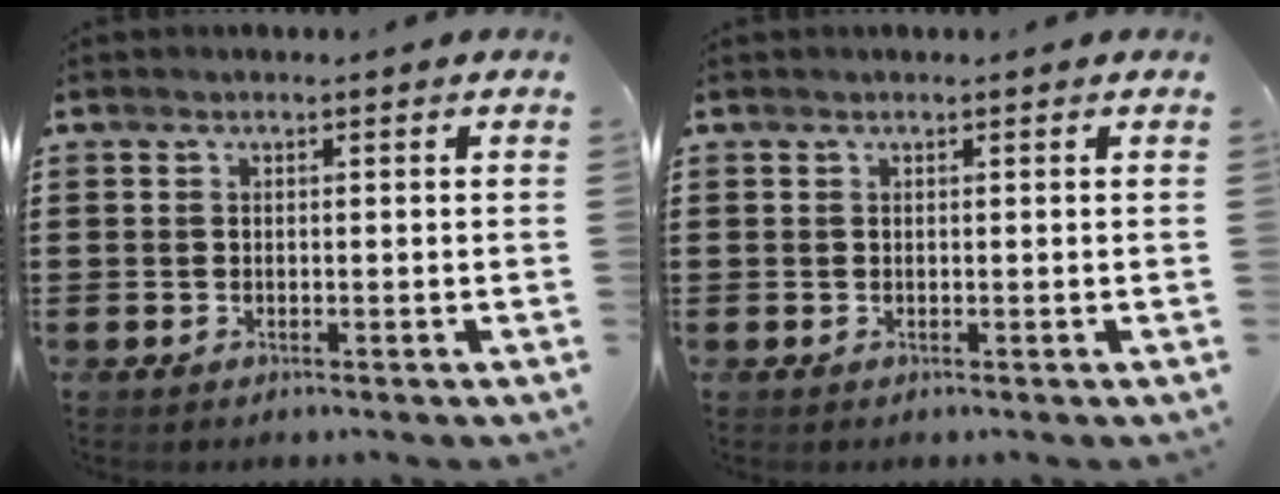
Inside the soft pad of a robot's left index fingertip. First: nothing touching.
{"total": 0.0}